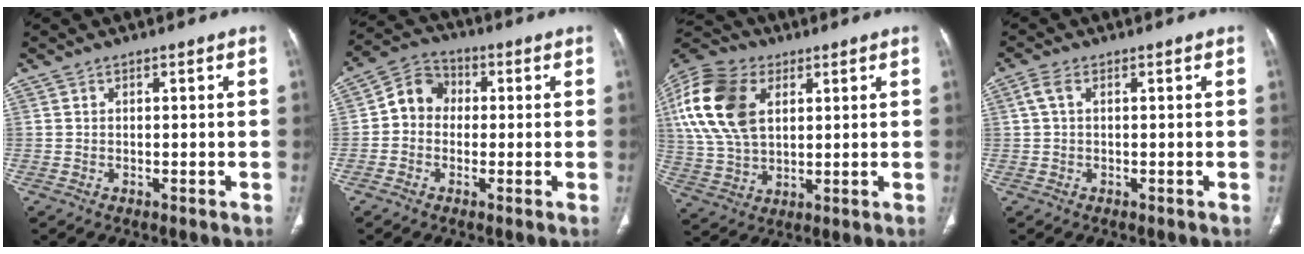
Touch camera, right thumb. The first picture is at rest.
{"total": 7.1, "force": [-0.2, 6.2, 3.4], "torque": [-0.038, 0.025, -0.019]}
{"total": 20.8, "force": [6.2, 13.8, 14.4], "torque": [-0.311, 0.008, 0.112]}
{"total": 2.4, "force": [0.6, 1.2, 1.9], "torque": [-0.052, 0.011, 0.013]}